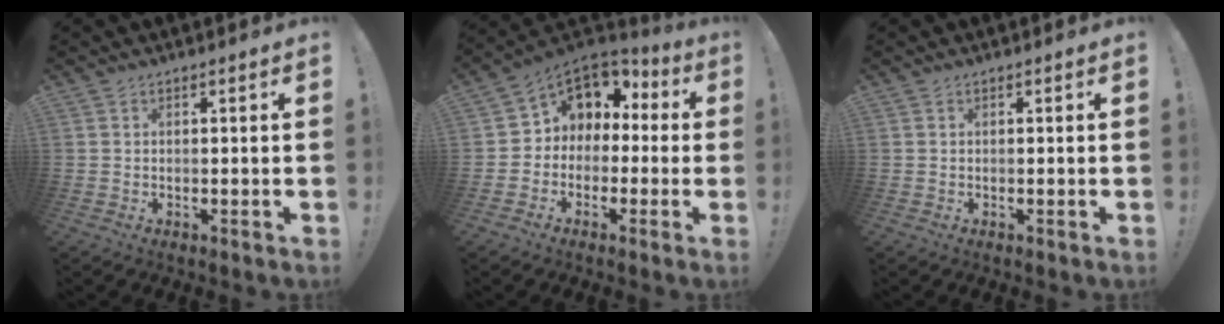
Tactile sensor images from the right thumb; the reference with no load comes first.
{"total": 7.1, "force": [1.2, 6.7, 2.2], "torque": [-0.020, -0.015, 0.028]}
{"total": 0.0}